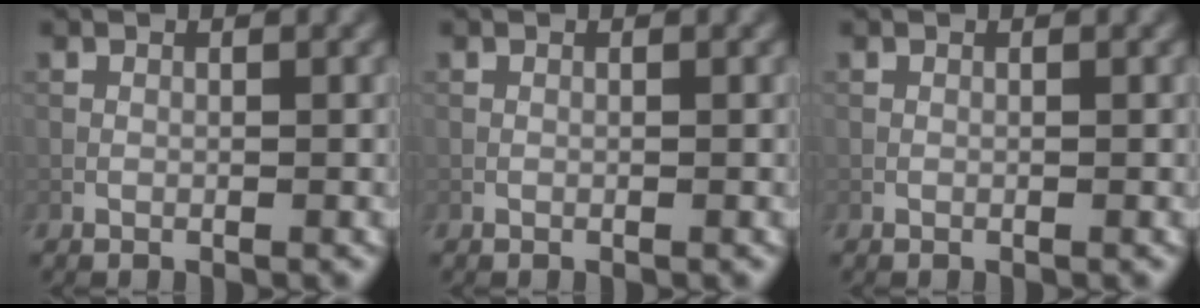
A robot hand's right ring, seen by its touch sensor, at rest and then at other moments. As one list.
[{"total": 0.0}, {"total": 0.0}]